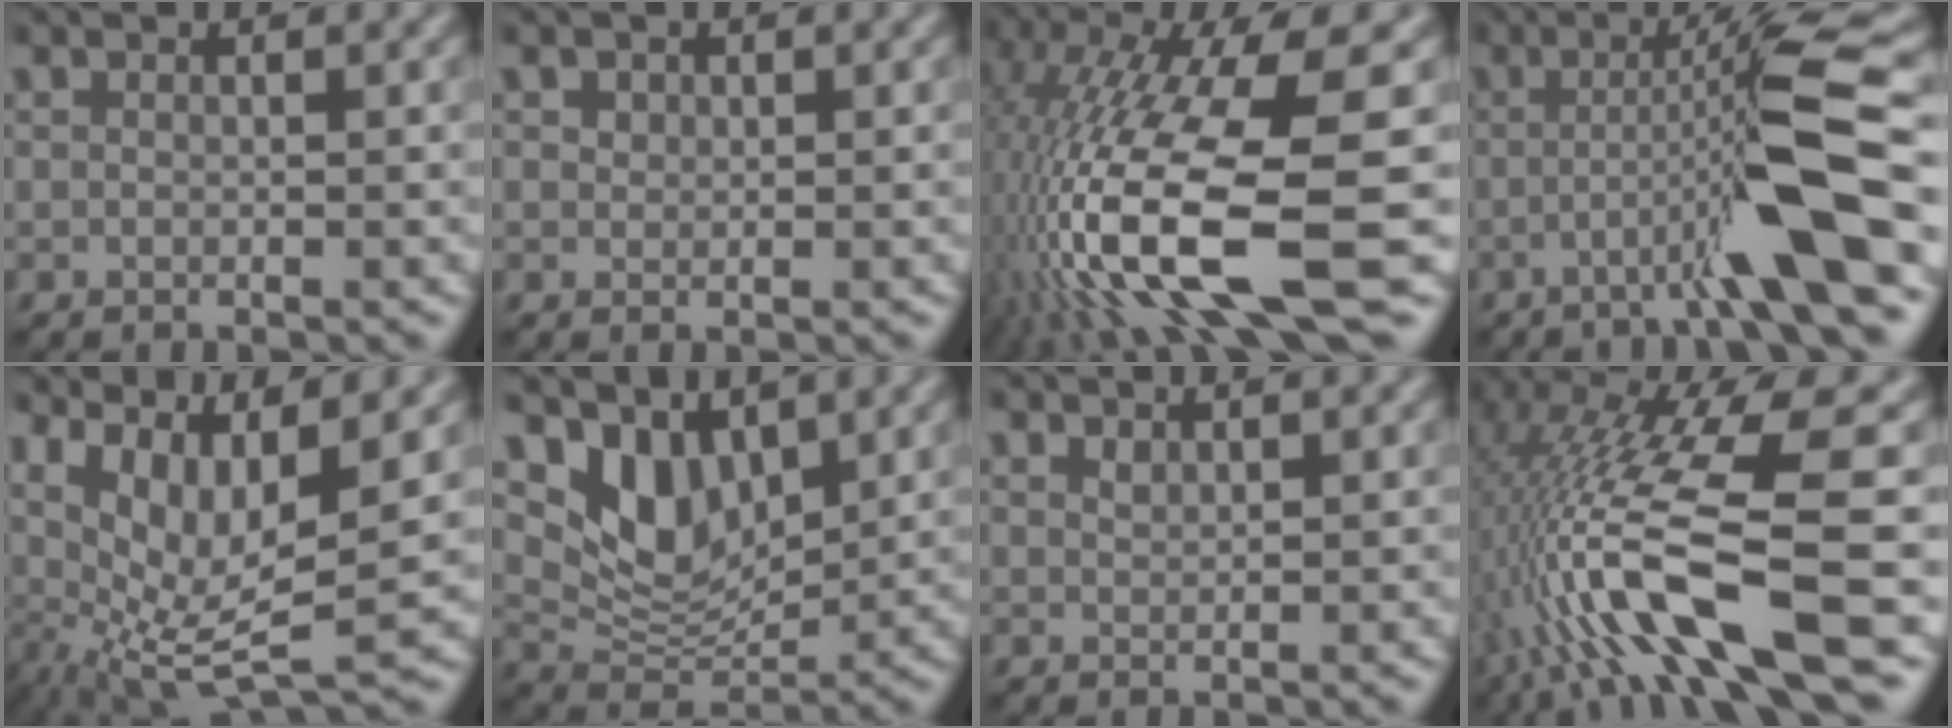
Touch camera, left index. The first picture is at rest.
{"total": 1.5, "force": [0.8, 1.1, 0.6], "torque": [-0.015, 0.007, 0.008]}
{"total": 14.6, "force": [-5.5, 3.4, 13.1], "torque": [-0.277, -0.008, -0.082]}
{"total": 8.1, "force": [-2.4, 0.3, 7.8], "torque": [-0.121, 0.008, -0.040]}
{"total": 10.4, "force": [2.3, 3.6, 9.5], "torque": [-0.163, 0.012, 0.066]}
{"total": 4.4, "force": [2.3, 2.7, 2.6], "torque": [-0.060, -0.015, 0.044]}
{"total": 0.0}
{"total": 13.0, "force": [-5.0, 2.3, 11.8], "torque": [-0.230, 0.013, -0.071]}